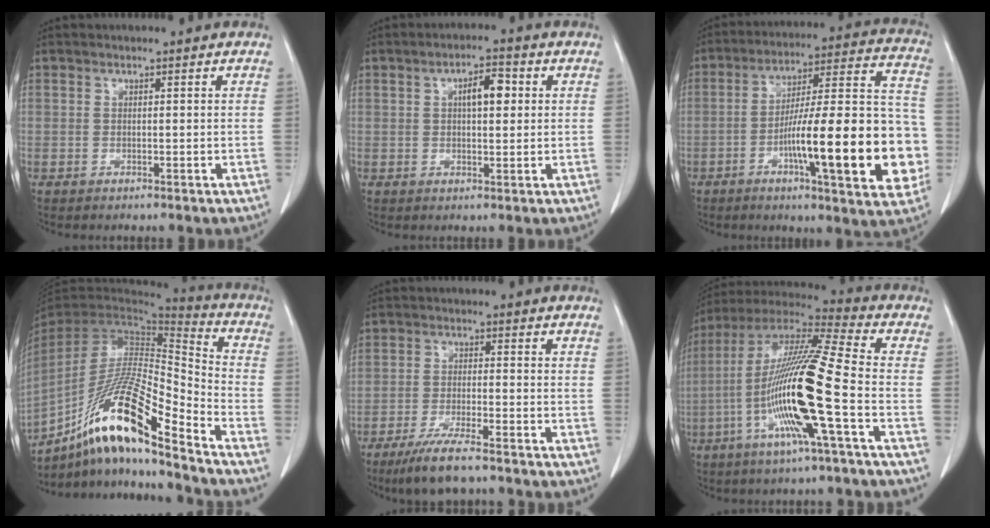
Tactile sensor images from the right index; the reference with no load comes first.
{"total": 5.0, "force": [1.2, 1.7, 4.5], "torque": [-0.071, 0.011, 0.017]}
{"total": 23.0, "force": [-6.1, 3.7, 21.9], "torque": [-0.269, 0.022, -0.084]}
{"total": 19.2, "force": [-13.6, 0.9, 13.6], "torque": [-0.284, -0.016, -0.254]}
{"total": 7.7, "force": [-5.8, 0.7, 5.0], "torque": [-0.089, -0.019, -0.102]}
{"total": 18.8, "force": [-4.9, -0.3, 18.2], "torque": [-0.358, -0.008, -0.106]}